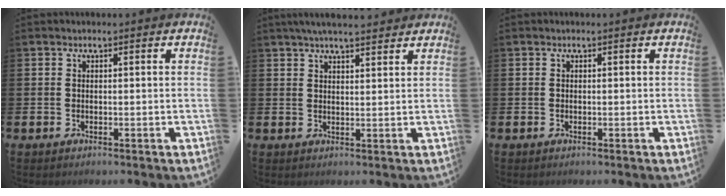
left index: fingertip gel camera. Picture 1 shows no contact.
{"total": 4.1, "force": [3.8, 0.5, 1.5], "torque": [-0.029, -0.011, 0.067]}
{"total": 0.0}